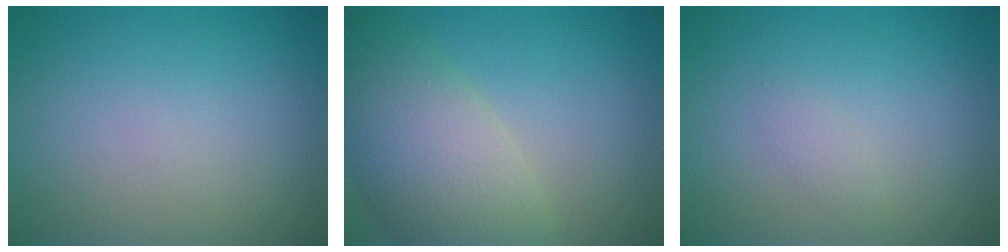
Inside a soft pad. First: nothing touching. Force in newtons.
{"total": 7.8, "press": 7.8, "slide": 0.5}
{"total": 0.8, "press": 0.8, "slide": 0.1}